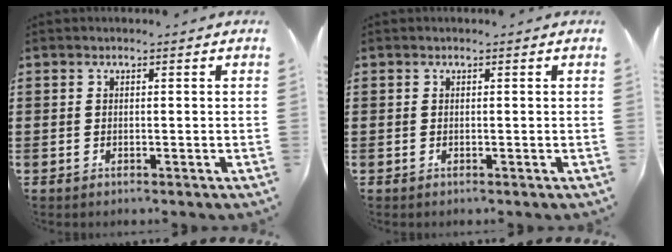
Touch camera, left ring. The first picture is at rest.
{"total": 0.0}